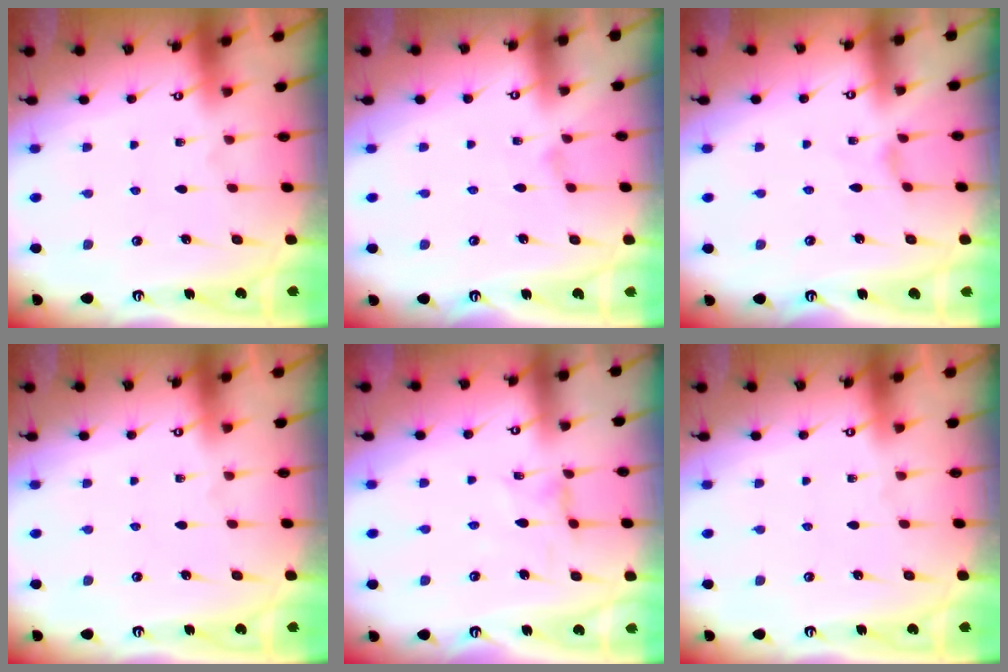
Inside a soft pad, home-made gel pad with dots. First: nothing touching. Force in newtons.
{"total": 1.0, "press": 1.0, "slide": 0.3}
{"total": 0.0}
{"total": 0.0}
{"total": 0.6, "press": 0.5, "slide": 0.3}
{"total": 0.0}